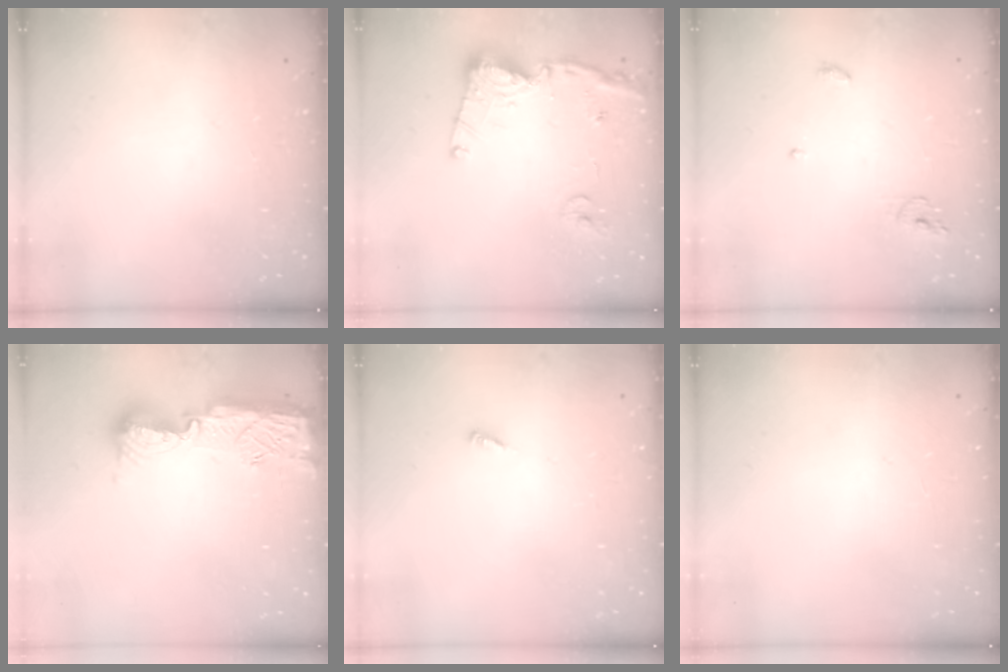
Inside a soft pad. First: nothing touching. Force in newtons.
{"total": 13.8, "press": 13.8, "slide": 1.5}
{"total": 4.0, "press": 4.0, "slide": 0.4}
{"total": 15.5, "press": 15.4, "slide": 0.9}
{"total": 2.5, "press": 2.5, "slide": 0.1}
{"total": 0.9, "press": 0.9, "slide": 0.1}